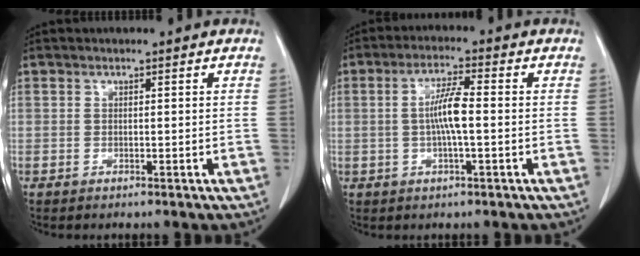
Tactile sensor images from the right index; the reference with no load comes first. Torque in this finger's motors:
{"motor_torque": [0.73, 0.21, 0.33, 0.11]}